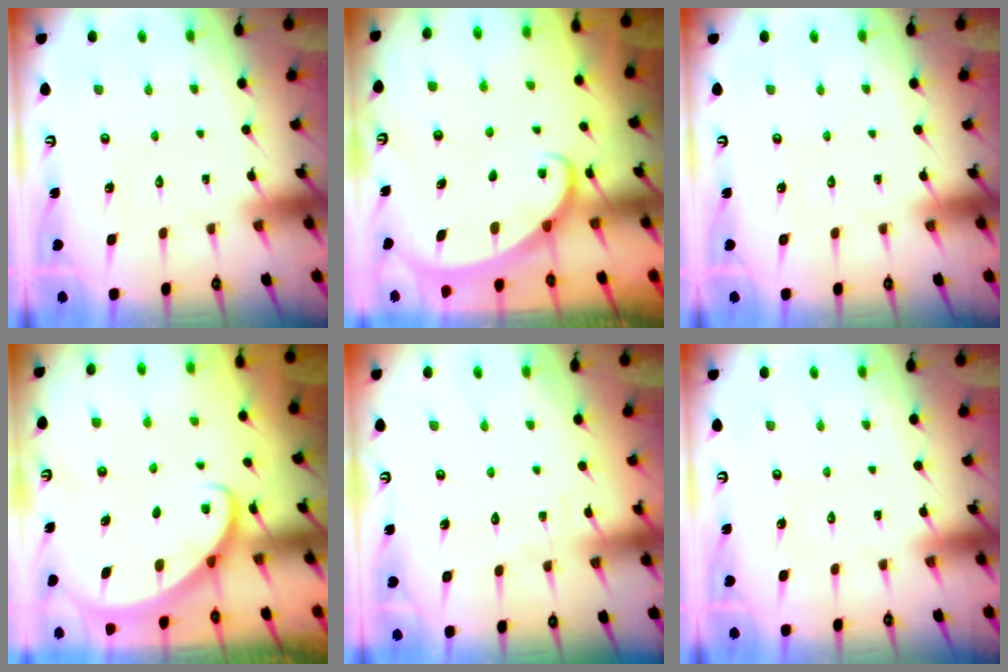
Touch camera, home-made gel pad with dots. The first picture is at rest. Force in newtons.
{"total": 2.1, "press": 2.1, "slide": 0.4}
{"total": 0.0}
{"total": 2.8, "press": 2.8, "slide": 0.2}
{"total": 4.6, "press": 4.6, "slide": 0.3}
{"total": 0.0}